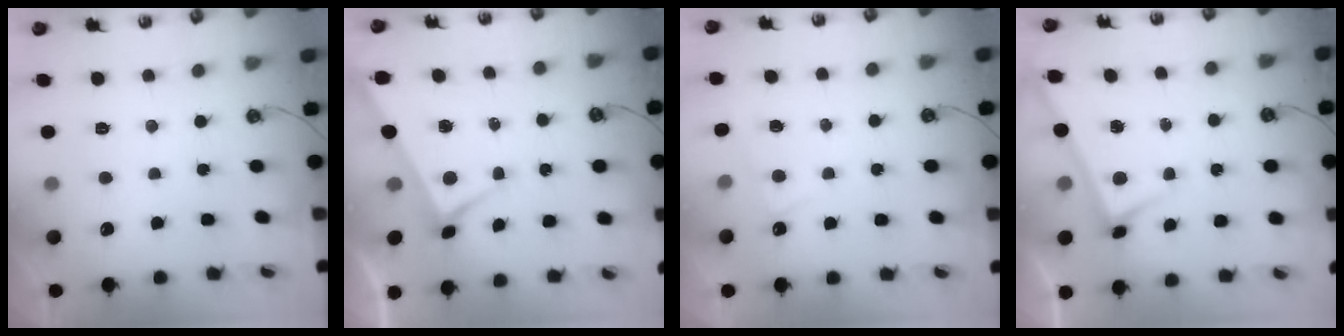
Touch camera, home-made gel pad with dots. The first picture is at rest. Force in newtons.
{"total": 3.8, "press": 3.8, "slide": 0.4}
{"total": 2.2, "press": 2.2, "slide": 0.2}
{"total": 2.9, "press": 2.9, "slide": 0.1}